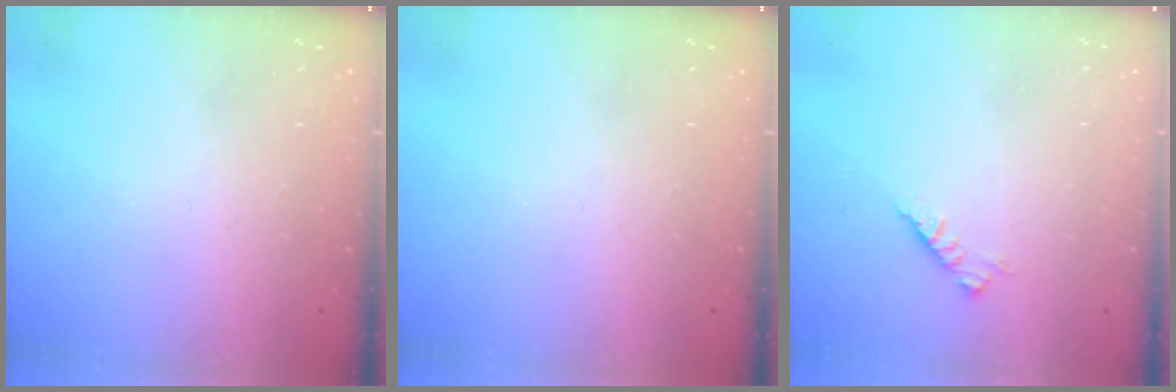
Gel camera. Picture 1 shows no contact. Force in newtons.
{"total": 0.0}
{"total": 3.0, "press": 2.9, "slide": 0.8}